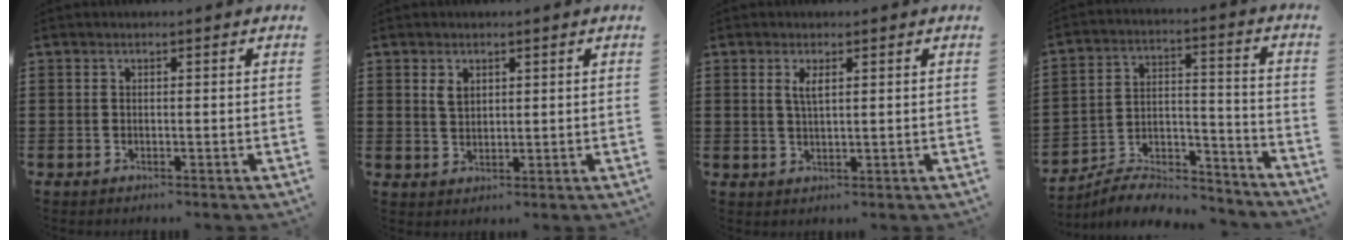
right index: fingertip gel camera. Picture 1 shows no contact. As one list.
[{"total": 2.1, "force": [1.1, 1.2, 1.4], "torque": [-0.030, 0.004, 0.020]}, {"total": 2.2, "force": [0.9, 0.6, 1.9], "torque": [-0.040, 0.003, 0.013]}, {"total": 7.0, "force": [-6.7, 1.5, 1.4], "torque": [-0.023, 0.013, -0.131]}]